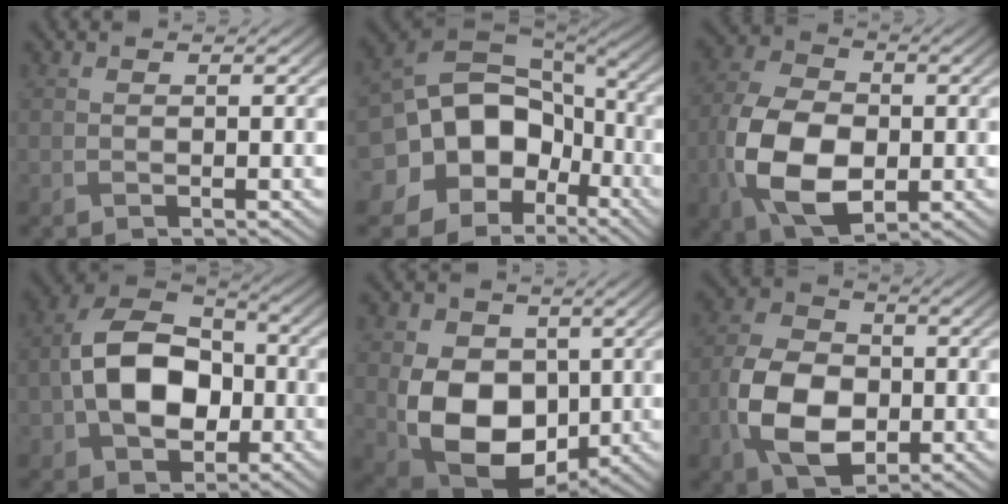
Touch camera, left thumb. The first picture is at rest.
{"total": 17.8, "force": [-3.2, 14.2, 10.1], "torque": [-0.204, -0.018, -0.061]}
{"total": 11.6, "force": [-2.7, 7.4, 8.6], "torque": [-0.207, -0.013, -0.061]}
{"total": 12.2, "force": [-1.4, 8.4, 8.6], "torque": [-0.174, 0.011, -0.035]}
{"total": 12.3, "force": [-0.7, 8.9, 8.4], "torque": [-0.175, -0.023, -0.015]}
{"total": 10.0, "force": [-2.5, 6.8, 6.9], "torque": [-0.158, -0.006, -0.056]}